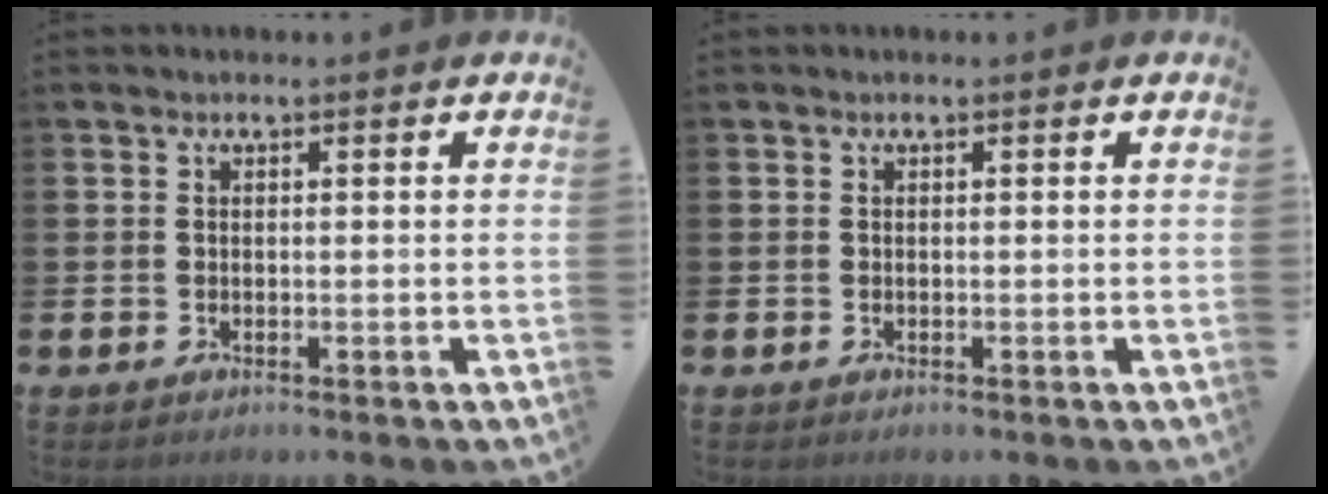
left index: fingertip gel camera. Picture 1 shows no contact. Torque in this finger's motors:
{"motor_torque": [0.00, 0.00, 0.00, 0.00]}